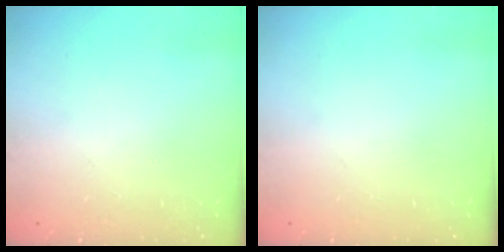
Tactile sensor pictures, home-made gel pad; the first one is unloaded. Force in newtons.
{"total": 0.0}